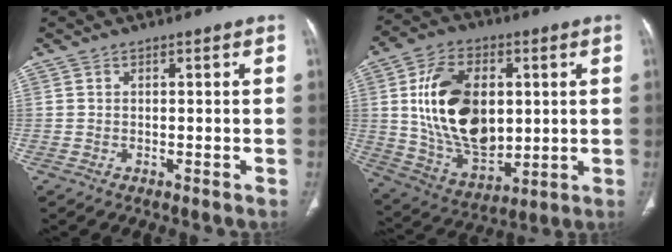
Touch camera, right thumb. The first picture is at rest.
{"total": 20.9, "force": [2.9, 13.2, 15.9], "torque": [-0.250, -0.014, 0.067]}